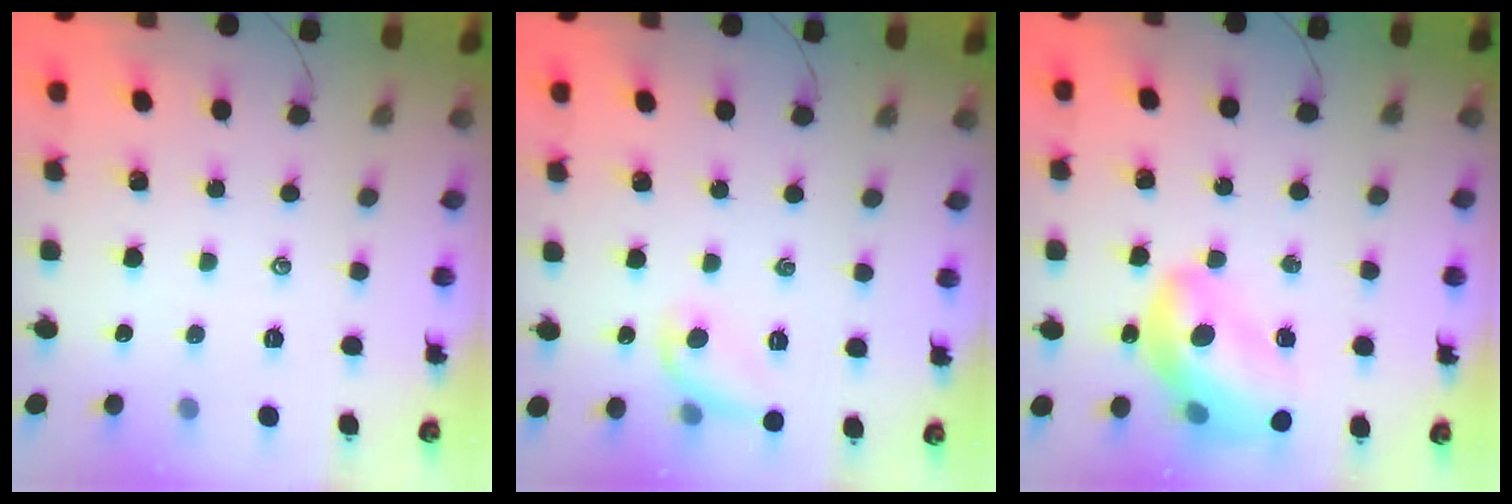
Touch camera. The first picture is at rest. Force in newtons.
{"total": 8.8, "press": 8.7, "slide": 1.3}
{"total": 15.9, "press": 15.3, "slide": 4.6}